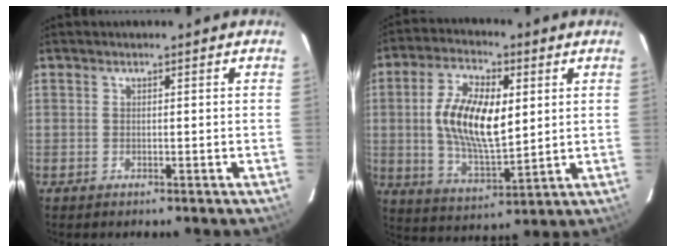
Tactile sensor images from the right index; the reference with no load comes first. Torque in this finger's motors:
{"motor_torque": [0.45, -0.03, 0.82, 0.17]}